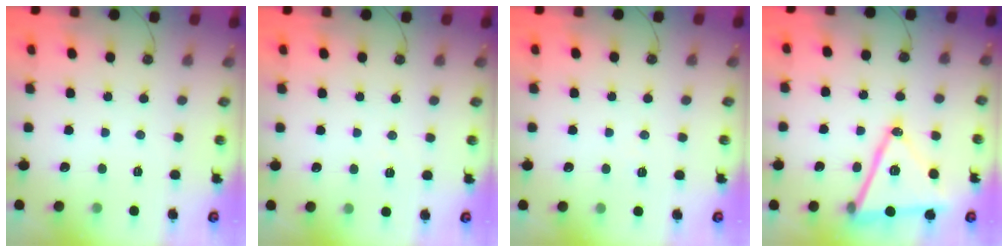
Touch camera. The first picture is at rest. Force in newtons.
{"total": 3.3, "press": 2.6, "slide": 2.0}
{"total": 6.2, "press": 4.4, "slide": 4.4}
{"total": 16.5, "press": 16.0, "slide": 4.1}